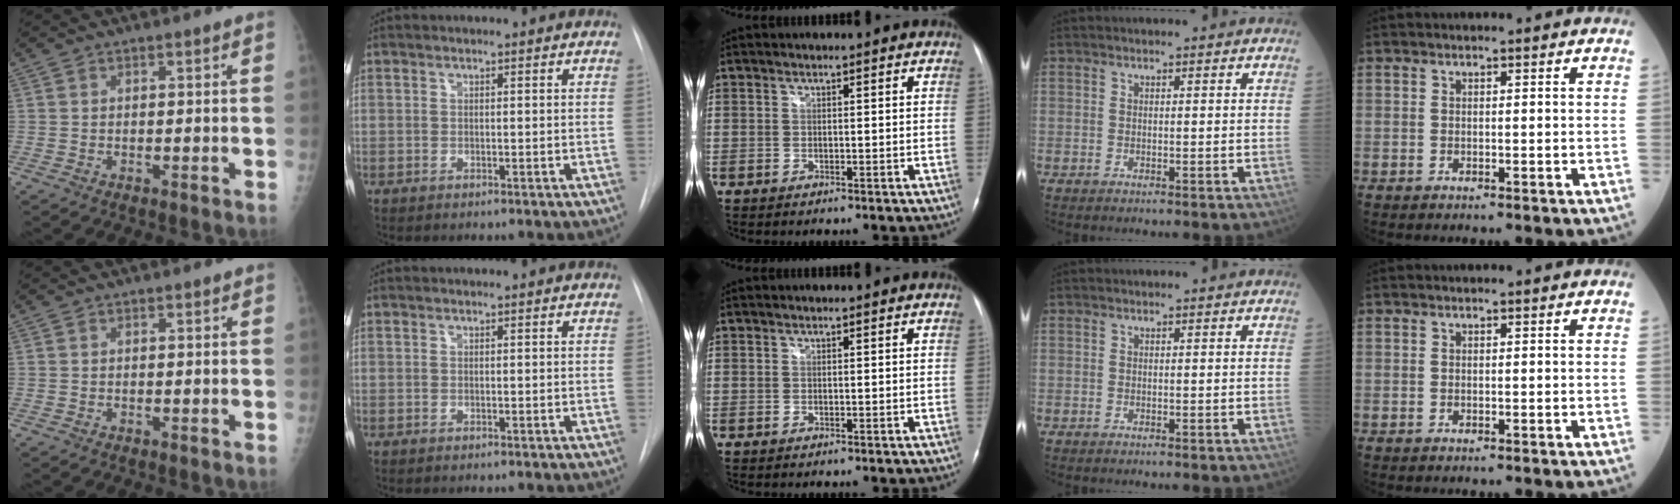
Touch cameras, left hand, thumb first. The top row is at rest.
{}